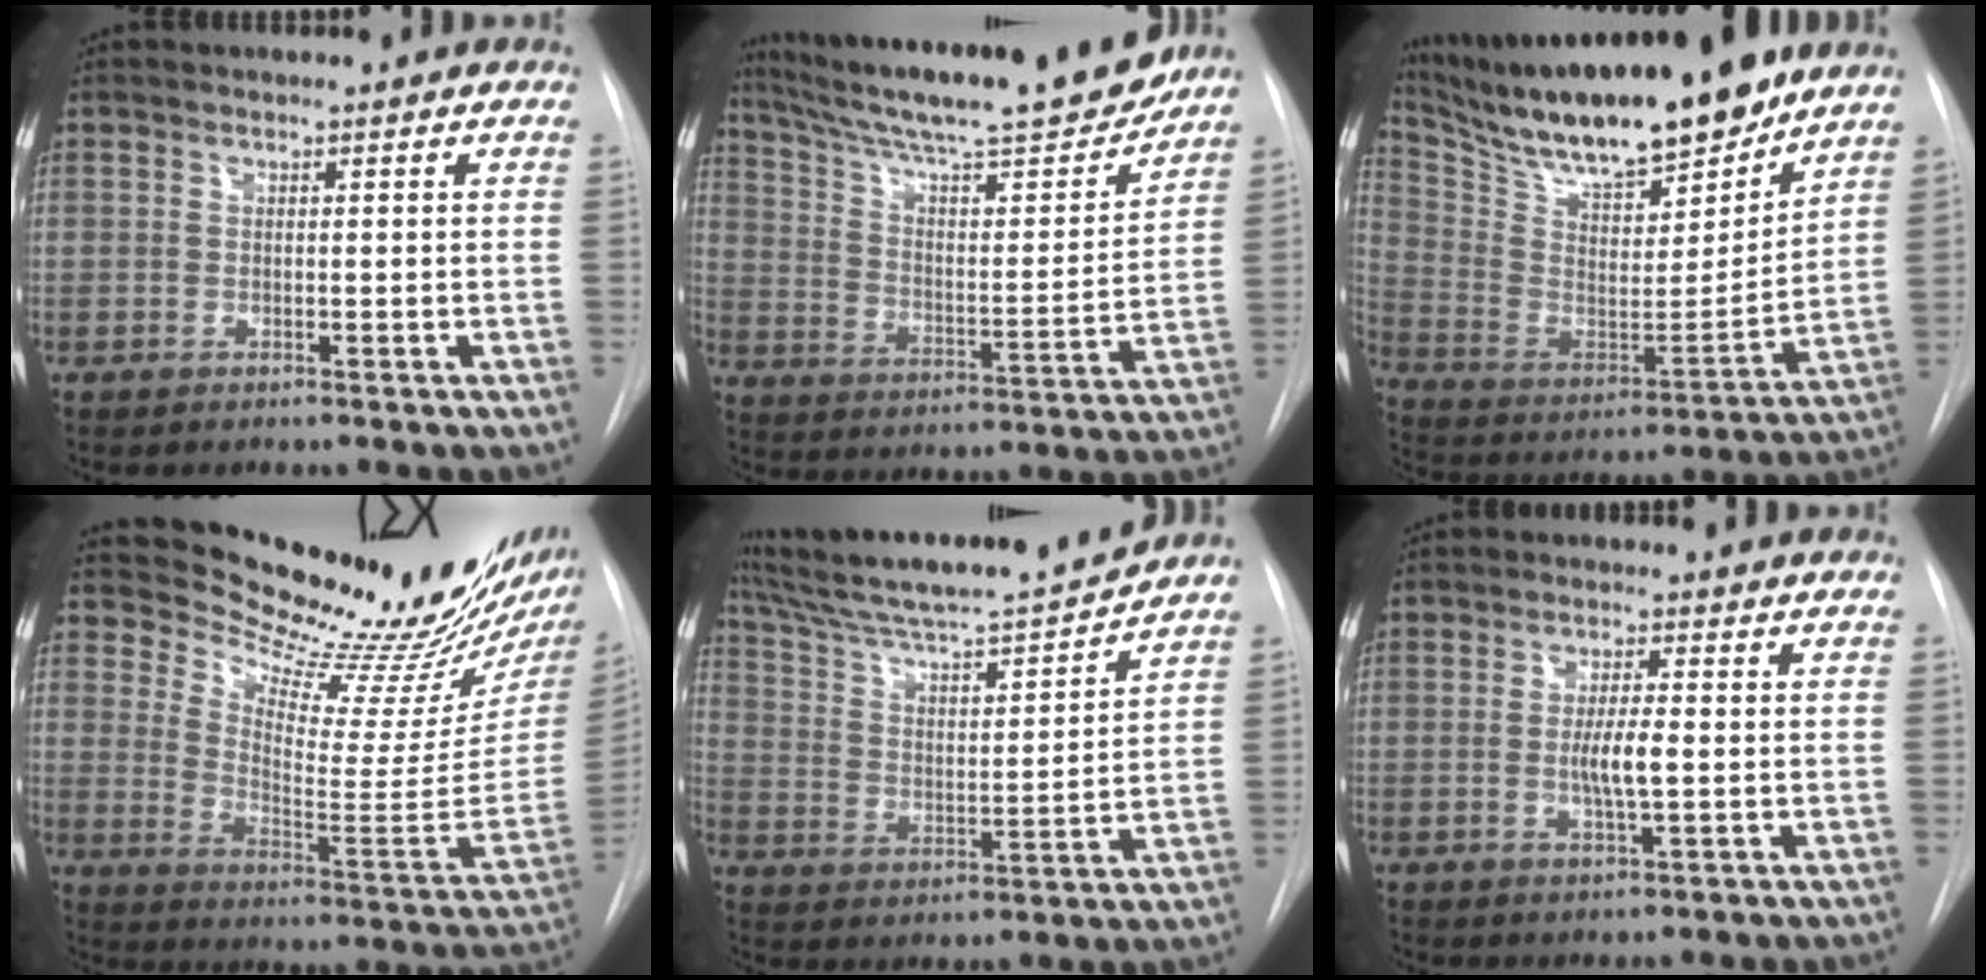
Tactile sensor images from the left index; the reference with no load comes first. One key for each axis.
{"total": 22.9, "fx": 20.1, "fy": 1.9, "fz": 10.8, "tx": -0.185, "ty": -0.020, "tz": 0.303}
{"total": 24.2, "fx": 20.2, "fy": 4.2, "fz": 12.6, "tx": -0.232, "ty": -0.014, "tz": 0.332}
{"total": 23.1, "fx": 21.0, "fy": 1.3, "fz": 9.6, "tx": -0.147, "ty": -0.117, "tz": 0.285}
{"total": 19.0, "fx": 17.2, "fy": 0.2, "fz": 8.0, "tx": -0.140, "ty": -0.009, "tz": 0.279}
{"total": 4.3, "fx": -0.5, "fy": 0.5, "fz": 4.3, "tx": -0.081, "ty": -0.008, "tz": -0.008}